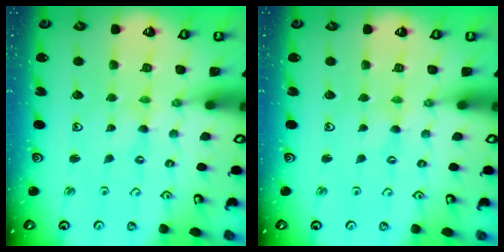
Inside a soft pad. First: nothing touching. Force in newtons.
{"total": 0.0}